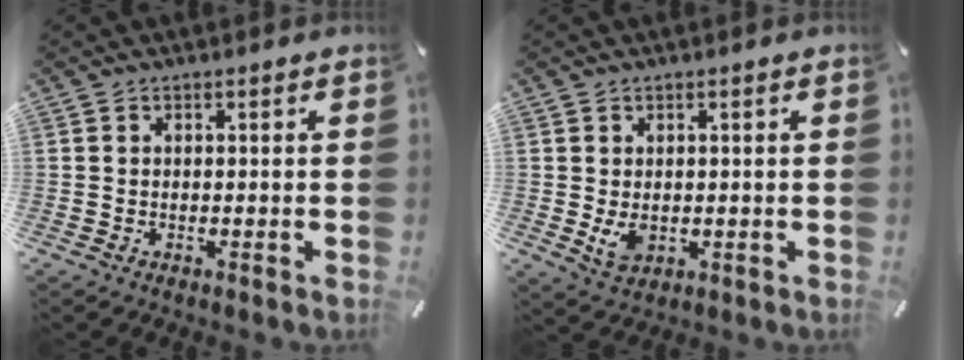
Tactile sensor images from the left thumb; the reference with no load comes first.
{"total": 4.2, "force": [-0.4, 3.0, 2.9], "torque": [-0.064, -0.005, -0.010]}